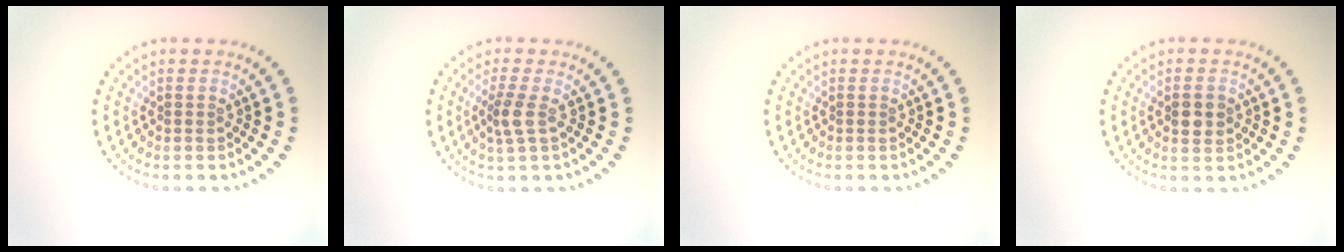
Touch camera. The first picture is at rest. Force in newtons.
{"total": 2.0, "press": 1.7, "slide": 1.1}
{"total": 0.0}
{"total": 2.2, "press": 2.2, "slide": 0.0}